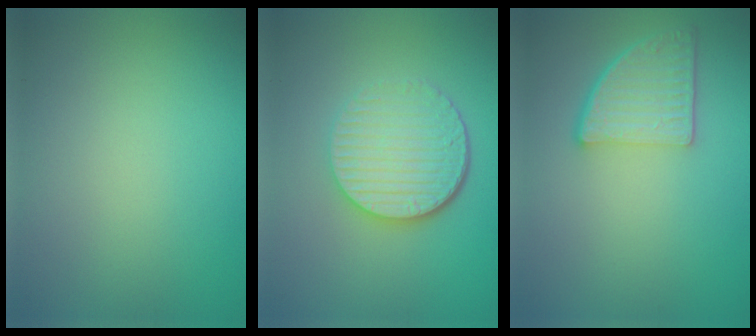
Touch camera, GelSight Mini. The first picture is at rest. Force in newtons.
{"total": 5.5, "press": 4.0, "slide": 3.9}
{"total": 4.5, "press": 3.5, "slide": 2.8}